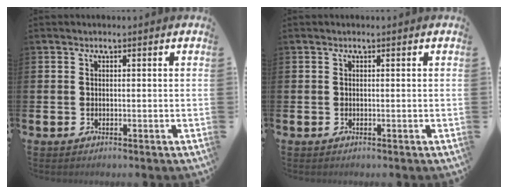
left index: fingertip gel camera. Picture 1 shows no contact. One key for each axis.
{"total": 0.0}